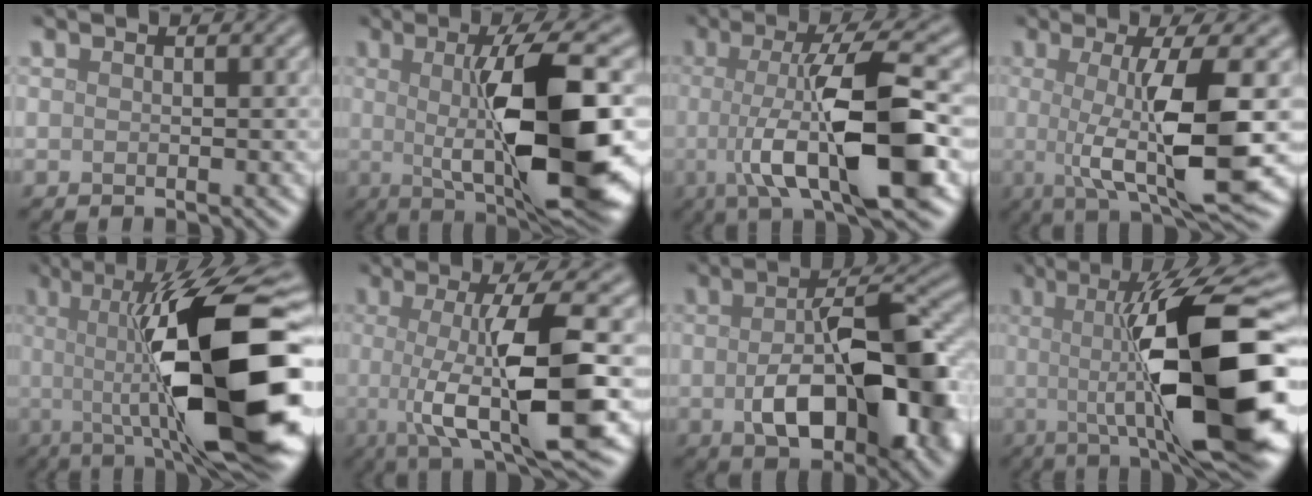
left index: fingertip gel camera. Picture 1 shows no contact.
{"total": 12.5, "force": [0.4, 3.0, 12.1], "torque": [-0.176, -0.006, 0.009]}
{"total": 11.0, "force": [-1.3, 2.7, 10.6], "torque": [-0.161, -0.003, -0.025]}
{"total": 9.2, "force": [-0.1, 1.9, 9.0], "torque": [-0.133, -0.011, 0.003]}
{"total": 17.1, "force": [0.5, 4.5, 16.5], "torque": [-0.222, 0.007, 0.002]}
{"total": 10.5, "force": [-0.6, 2.6, 10.1], "torque": [-0.153, -0.013, -0.010]}
{"total": 11.4, "force": [-2.0, 5.6, 9.8], "torque": [-0.162, -0.011, -0.031]}
{"total": 15.3, "force": [0.3, 3.9, 14.8], "torque": [-0.195, 0.000, 0.000]}